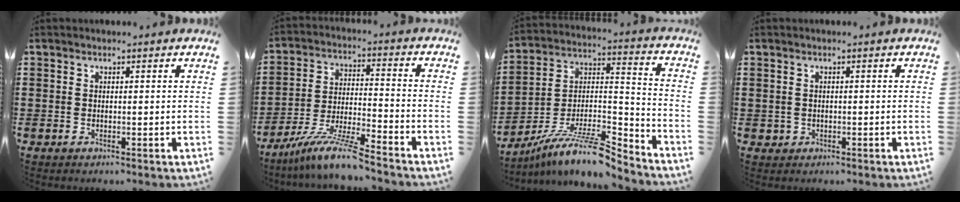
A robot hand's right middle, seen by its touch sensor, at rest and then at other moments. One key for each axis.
{"total": 9.4, "fx": -8.1, "fy": 0.0, "fz": 4.8, "tx": -0.100, "ty": -0.002, "tz": -0.160}
{"total": 11.0, "fx": -8.8, "fy": 1.2, "fz": 6.5, "tx": -0.123, "ty": 0.006, "tz": -0.174}
{"total": 0.7, "fx": -0.1, "fy": 0.6, "fz": 0.1, "tx": -0.005, "ty": 0.006, "tz": -0.004}